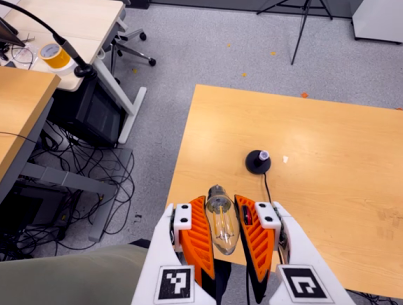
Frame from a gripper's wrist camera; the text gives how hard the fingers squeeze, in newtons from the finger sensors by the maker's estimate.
{"total": 21.5, "left": 23.3, "right": 19.8}